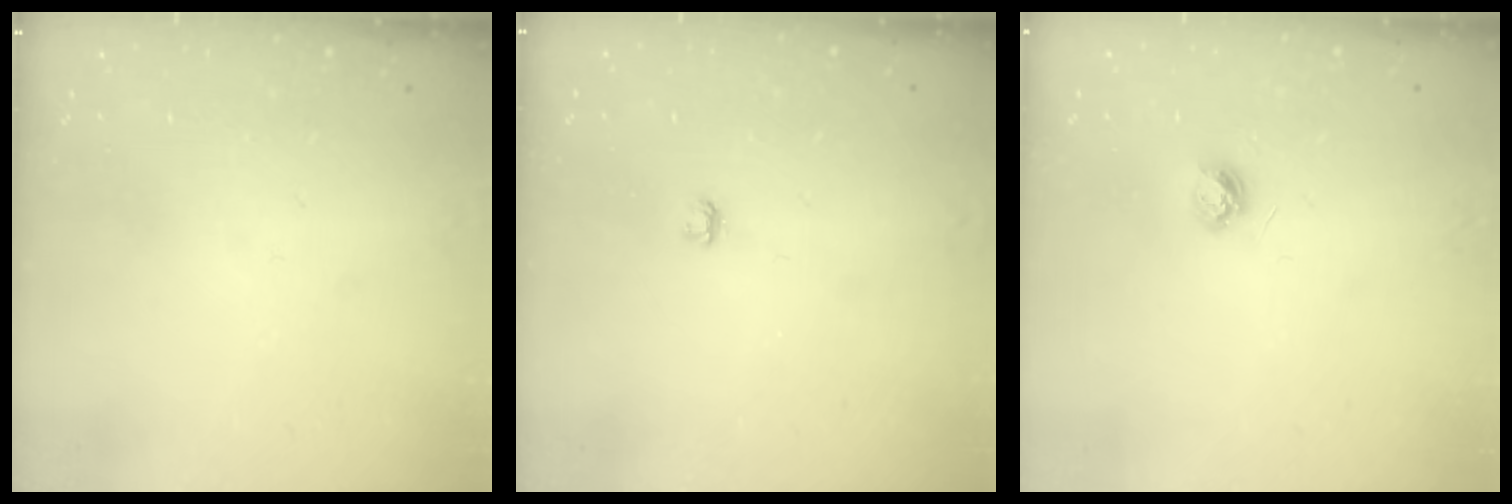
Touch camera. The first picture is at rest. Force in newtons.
{"total": 2.8, "press": 2.8, "slide": 0.3}
{"total": 3.6, "press": 3.5, "slide": 0.4}